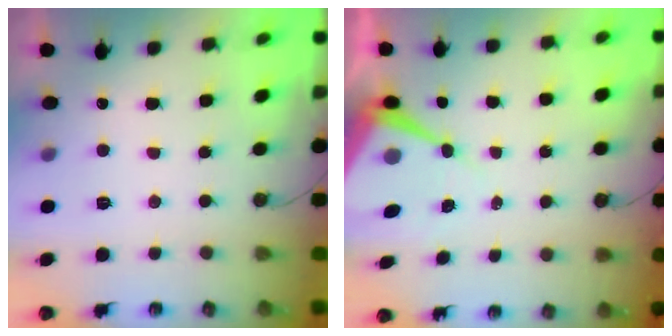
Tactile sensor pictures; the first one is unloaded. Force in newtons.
{"total": 10.3, "press": 10.2, "slide": 1.1}